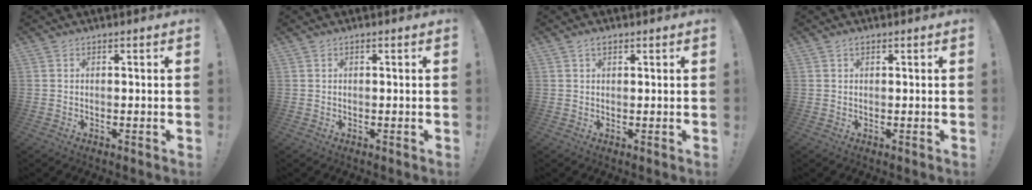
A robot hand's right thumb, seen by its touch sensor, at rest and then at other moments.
{"total": 0.0}
{"total": 2.0, "force": [1.1, 1.0, 1.3], "torque": [-0.019, 0.000, 0.018]}
{"total": 0.9, "force": [0.5, 0.5, 0.5], "torque": [-0.012, 0.003, 0.010]}